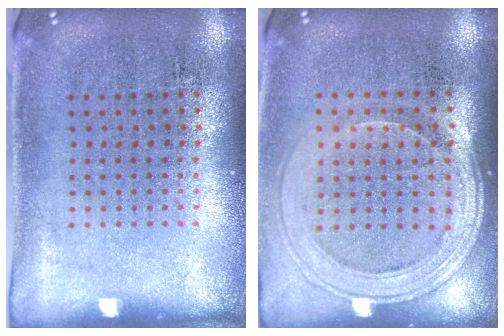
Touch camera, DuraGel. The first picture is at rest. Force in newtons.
{"total": 1.6, "press": 1.4, "slide": 0.7}